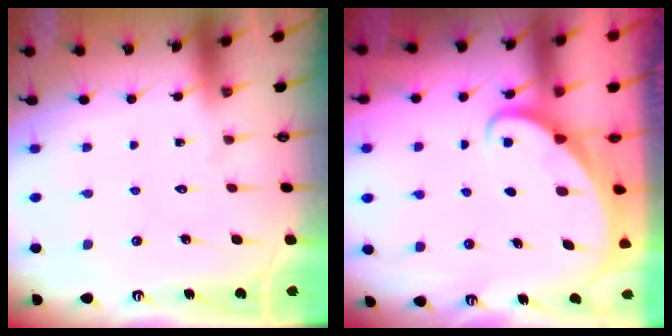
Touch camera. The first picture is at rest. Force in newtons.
{"total": 2.5, "press": 2.5, "slide": 0.2}